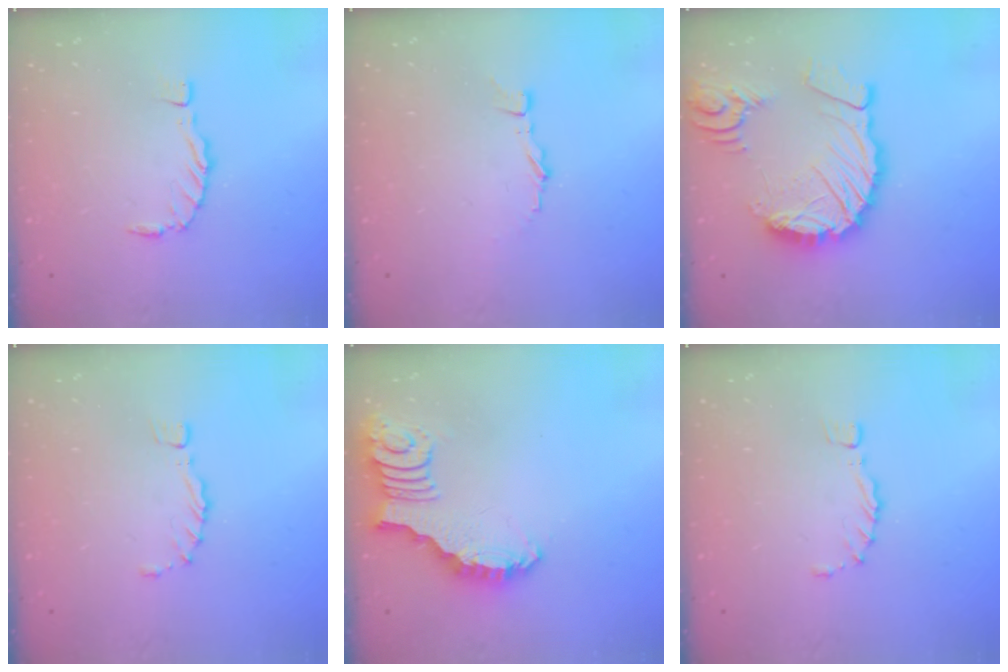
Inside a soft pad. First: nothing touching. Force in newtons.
{"total": 3.9, "press": 3.8, "slide": 0.4}
{"total": 17.2, "press": 17.0, "slide": 2.3}
{"total": 0.9, "press": 0.9, "slide": 0.4}
{"total": 2.6, "press": 2.6, "slide": 0.3}
{"total": 0.9, "press": 0.9, "slide": 0.4}